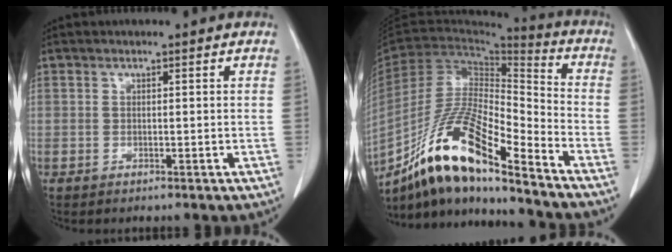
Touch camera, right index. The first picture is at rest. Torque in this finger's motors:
{"motor_torque": [1.07, -1.07, 0.67, 0.21]}